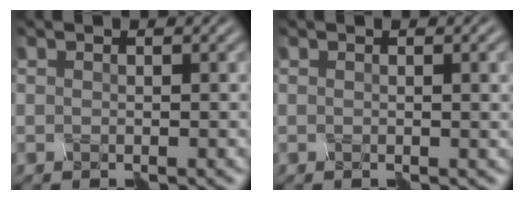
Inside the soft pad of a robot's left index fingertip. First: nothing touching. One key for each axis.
{"total": 0.9, "fx": 0.3, "fy": -0.3, "fz": 0.7, "tx": -0.008, "ty": 0.002, "tz": 0.007}